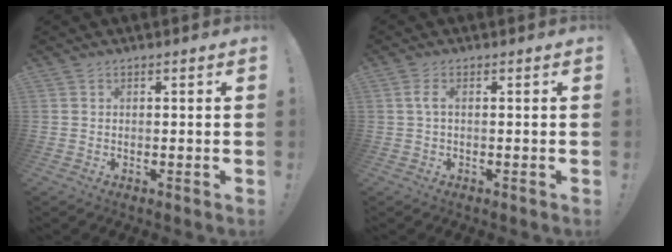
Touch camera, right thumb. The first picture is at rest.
{"total": 2.6, "force": [0.1, 0.5, 2.5], "torque": [-0.051, 0.004, 0.003]}